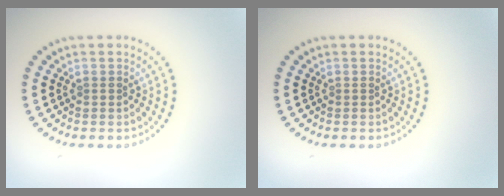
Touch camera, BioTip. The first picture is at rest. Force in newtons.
{"total": 0.0}